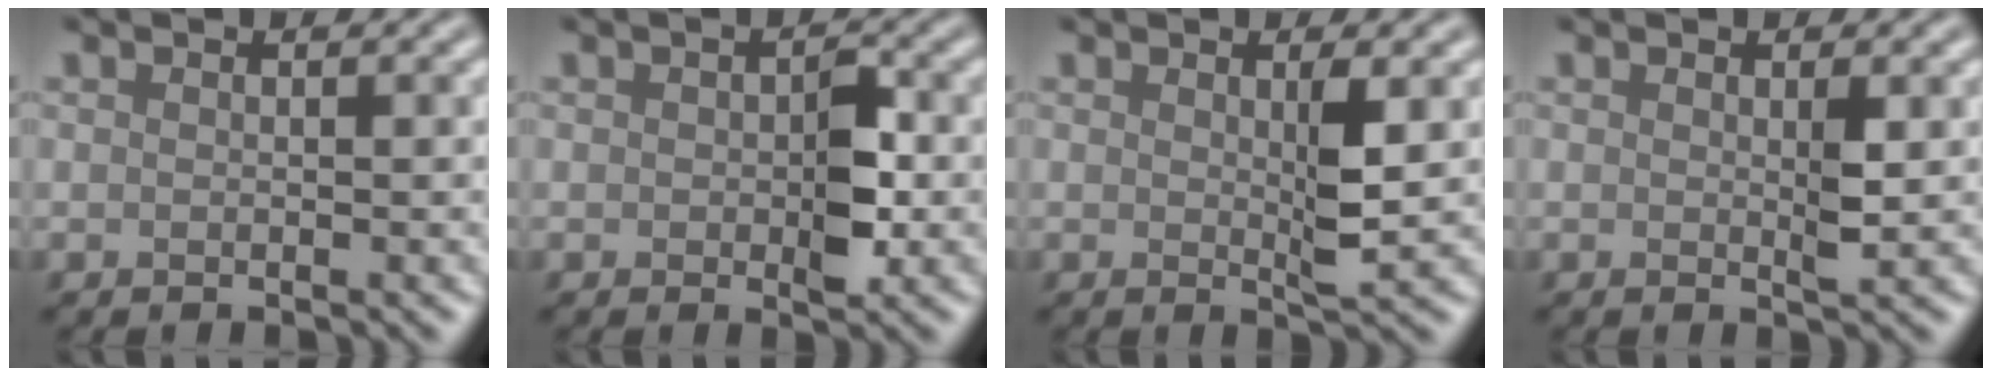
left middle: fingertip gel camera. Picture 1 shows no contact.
{"total": 3.1, "force": [-0.2, 1.5, 2.7], "torque": [-0.040, -0.002, -0.002]}
{"total": 2.4, "force": [0.4, 0.3, 2.3], "torque": [-0.041, -0.006, 0.007]}
{"total": 1.4, "force": [0.2, 0.2, 1.3], "torque": [-0.024, -0.003, 0.002]}